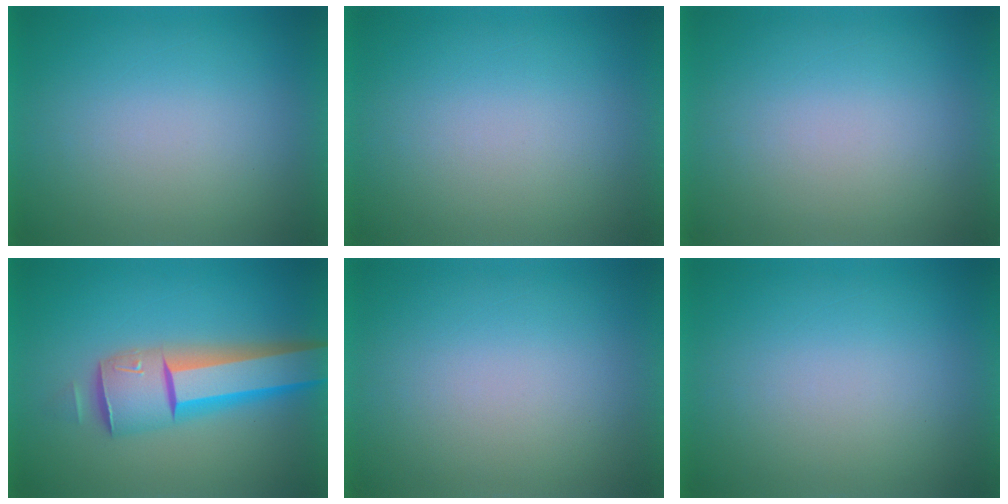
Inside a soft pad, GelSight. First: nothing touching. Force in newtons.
{"total": 0.0}
{"total": 1.3}
{"total": 6.7}
{"total": 0.0}
{"total": 0.0}